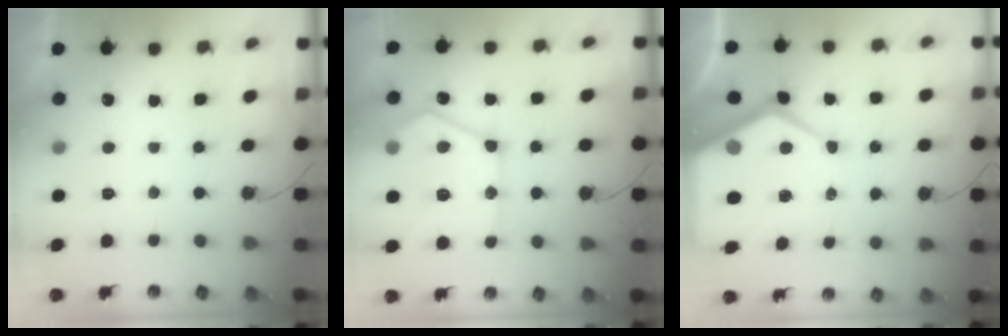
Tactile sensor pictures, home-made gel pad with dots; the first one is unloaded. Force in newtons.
{"total": 18.7, "press": 18.6, "slide": 1.6}
{"total": 14.8, "press": 14.8, "slide": 1.4}